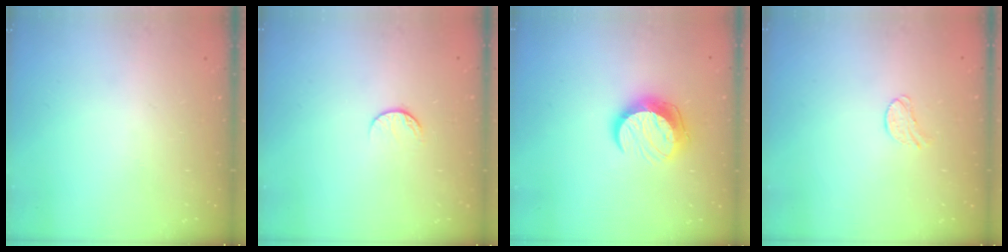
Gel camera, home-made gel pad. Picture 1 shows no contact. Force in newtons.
{"total": 6.8, "press": 6.7, "slide": 0.9}
{"total": 11.4, "press": 11.4, "slide": 0.6}
{"total": 6.3, "press": 6.3, "slide": 0.5}